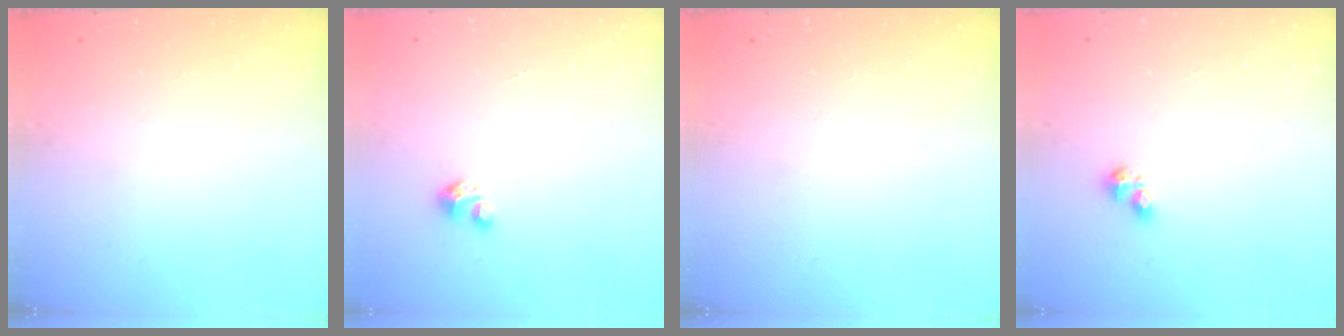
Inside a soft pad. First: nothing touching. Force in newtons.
{"total": 1.7, "press": 1.7, "slide": 0.1}
{"total": 0.0}
{"total": 4.0, "press": 3.9, "slide": 0.6}